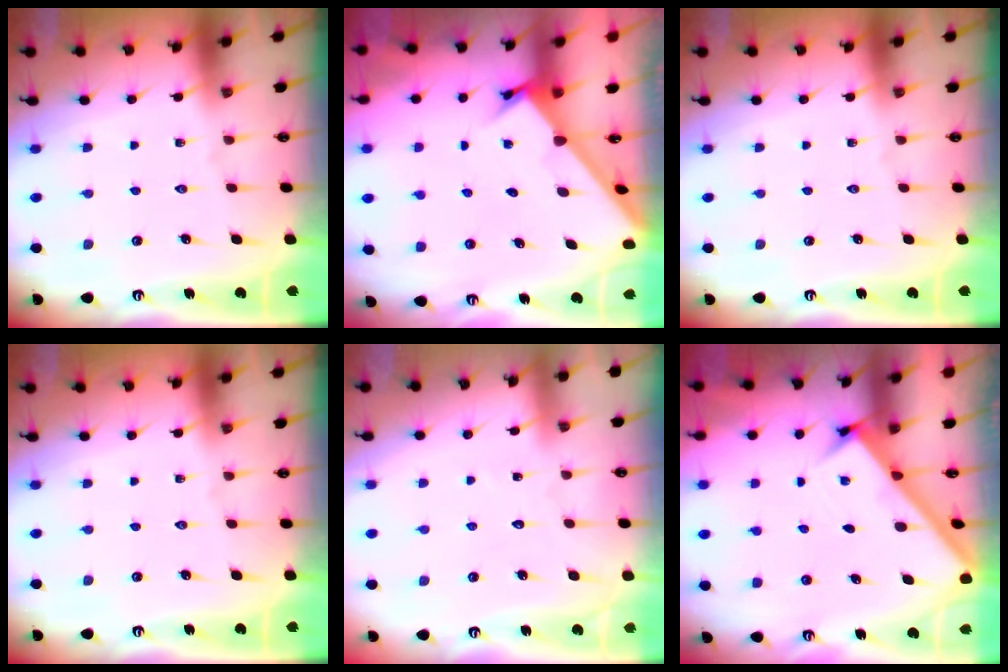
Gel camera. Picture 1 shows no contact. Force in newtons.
{"total": 1.9, "press": 1.9, "slide": 0.2}
{"total": 0.0}
{"total": 0.0}
{"total": 3.9, "press": 3.9, "slide": 0.3}
{"total": 2.6, "press": 2.6, "slide": 0.3}